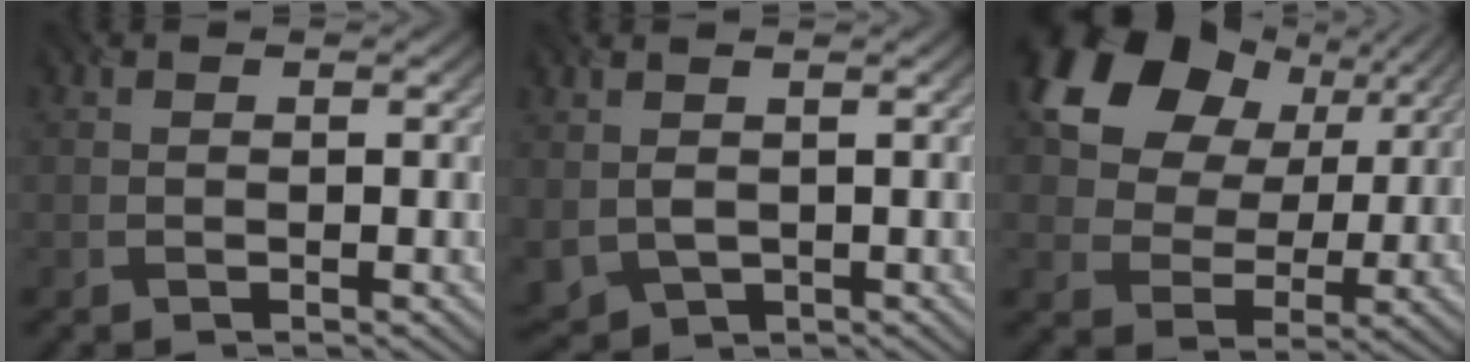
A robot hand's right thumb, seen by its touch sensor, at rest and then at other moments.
{"total": 3.3, "force": [0.5, 2.4, 2.3], "torque": [-0.072, -0.011, 0.014]}
{"total": 14.8, "force": [6.7, 10.4, 8.1], "torque": [-0.173, 0.025, 0.114]}